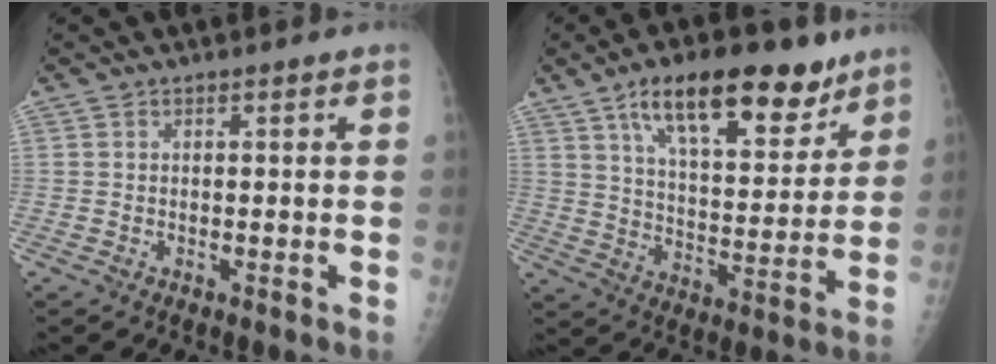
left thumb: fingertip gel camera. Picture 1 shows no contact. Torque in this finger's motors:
{"motor_torque": [0.42, 0.56, 1.54, -1.23, 0.15]}